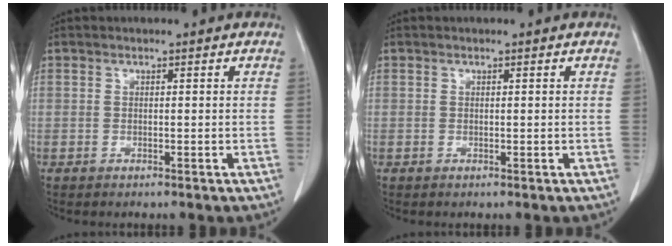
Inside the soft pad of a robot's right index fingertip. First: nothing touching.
{"total": 0.0}